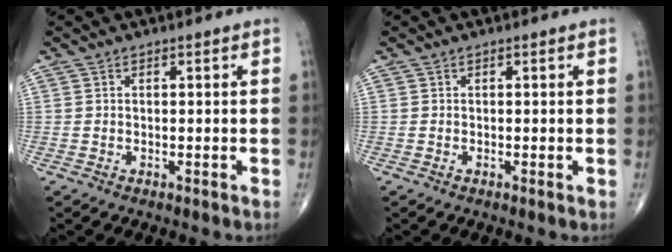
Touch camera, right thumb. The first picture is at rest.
{"total": 0.0}